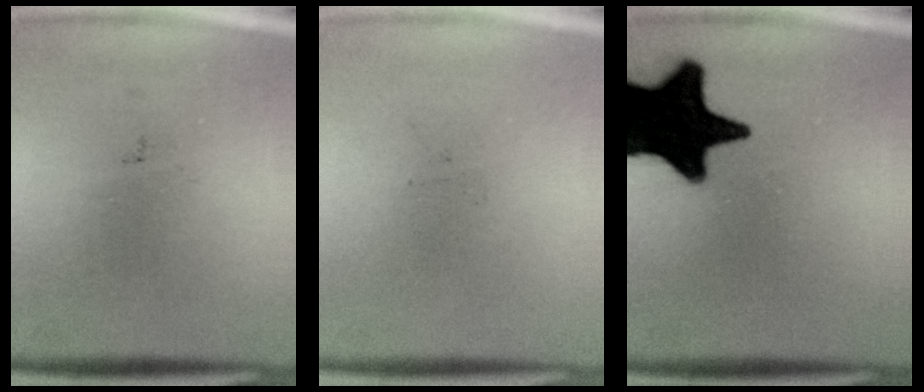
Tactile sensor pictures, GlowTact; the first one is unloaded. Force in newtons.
{"total": 0.0}
{"total": 19.2}